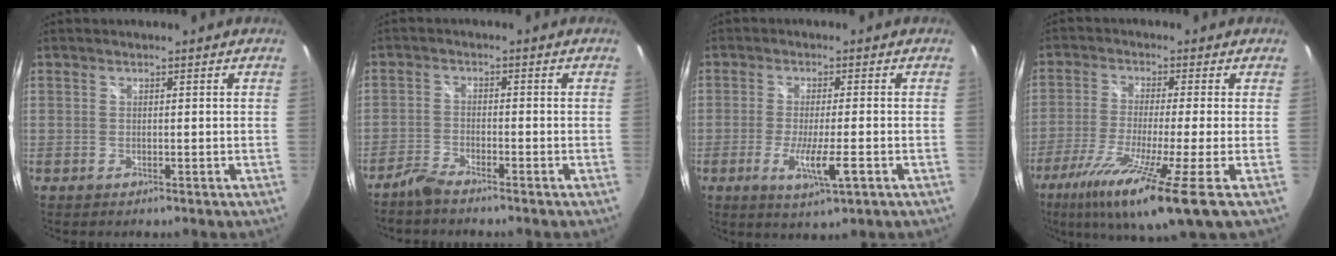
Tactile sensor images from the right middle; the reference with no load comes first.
{"total": 3.7, "force": [-3.4, 0.5, 1.4], "torque": [-0.044, -0.006, -0.072]}
{"total": 6.9, "force": [-2.6, 0.6, 6.4], "torque": [-0.120, -0.018, -0.044]}
{"total": 14.8, "force": [-7.8, -0.6, 12.5], "torque": [-0.260, -0.056, -0.140]}